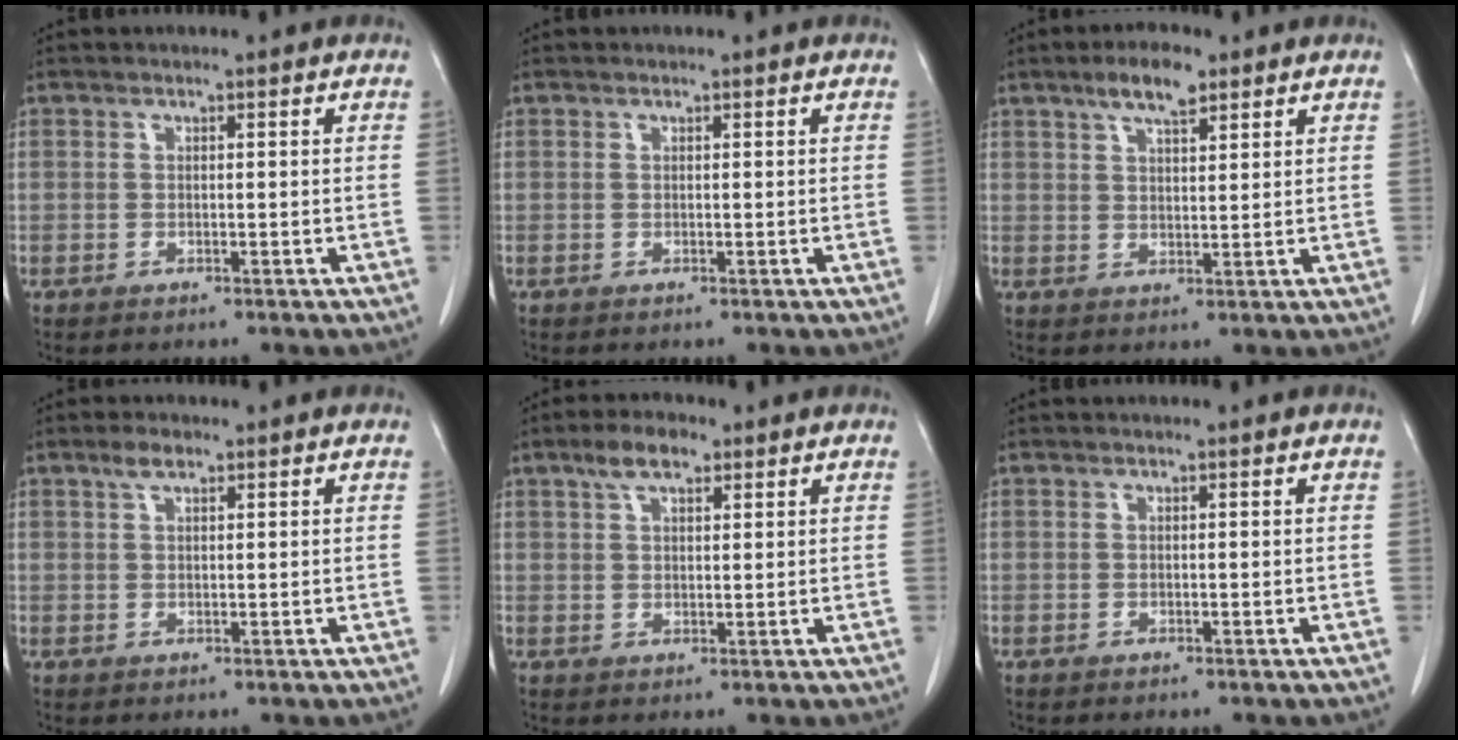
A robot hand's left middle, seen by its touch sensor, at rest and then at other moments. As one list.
[{"total": 0.0}, {"total": 5.6, "force": [3.7, 1.5, 3.8], "torque": [-0.072, 0.007, 0.063]}, {"total": 2.1, "force": [1.4, 0.8, 1.4], "torque": [-0.030, 0.006, 0.028]}, {"total": 4.8, "force": [3.0, 2.0, 3.2], "torque": [-0.065, 0.014, 0.056]}, {"total": 0.0}]